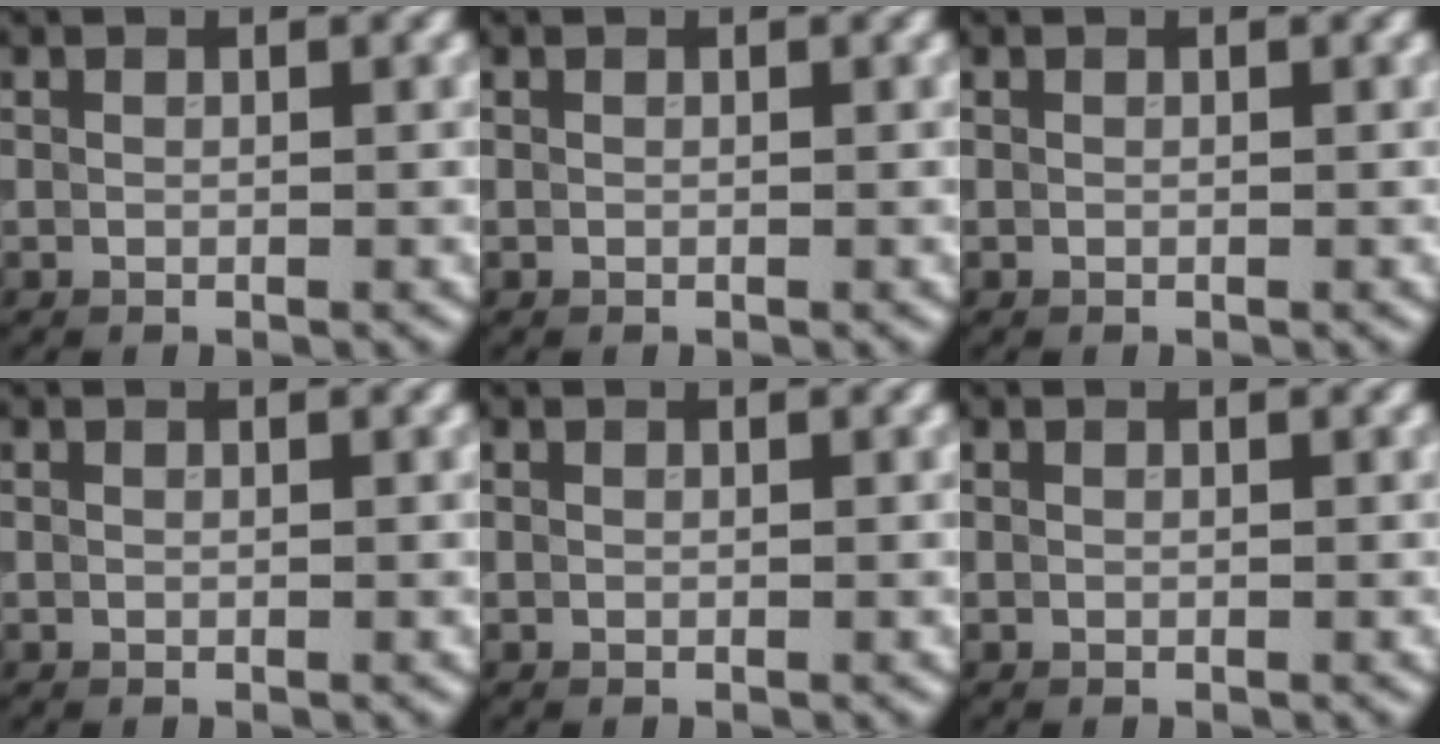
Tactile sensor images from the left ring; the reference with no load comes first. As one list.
[{"total": 0.0}, {"total": 0.0}, {"total": 0.0}, {"total": 0.0}, {"total": 0.0}]